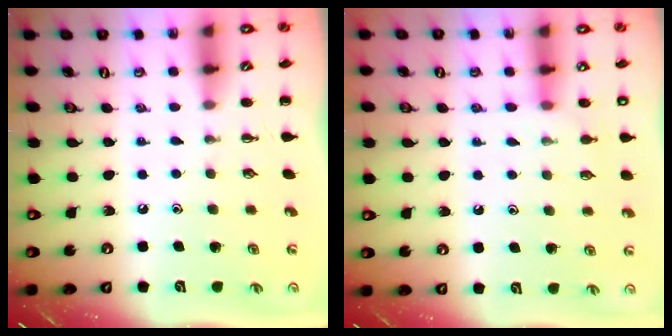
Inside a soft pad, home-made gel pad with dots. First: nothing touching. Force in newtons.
{"total": 7.7, "press": 7.6, "slide": 1.5}